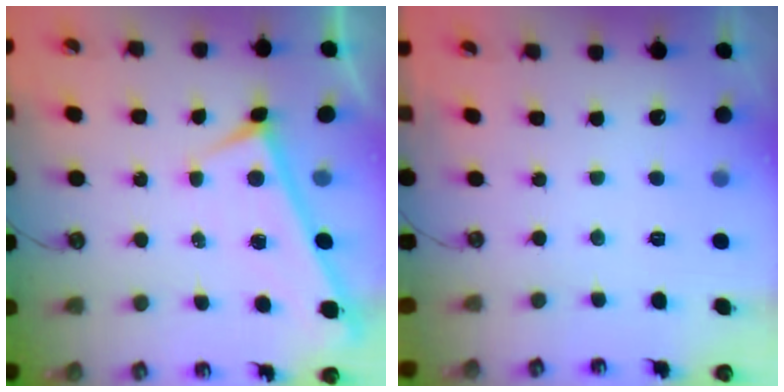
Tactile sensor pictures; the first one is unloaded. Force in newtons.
{"total": 0.0}